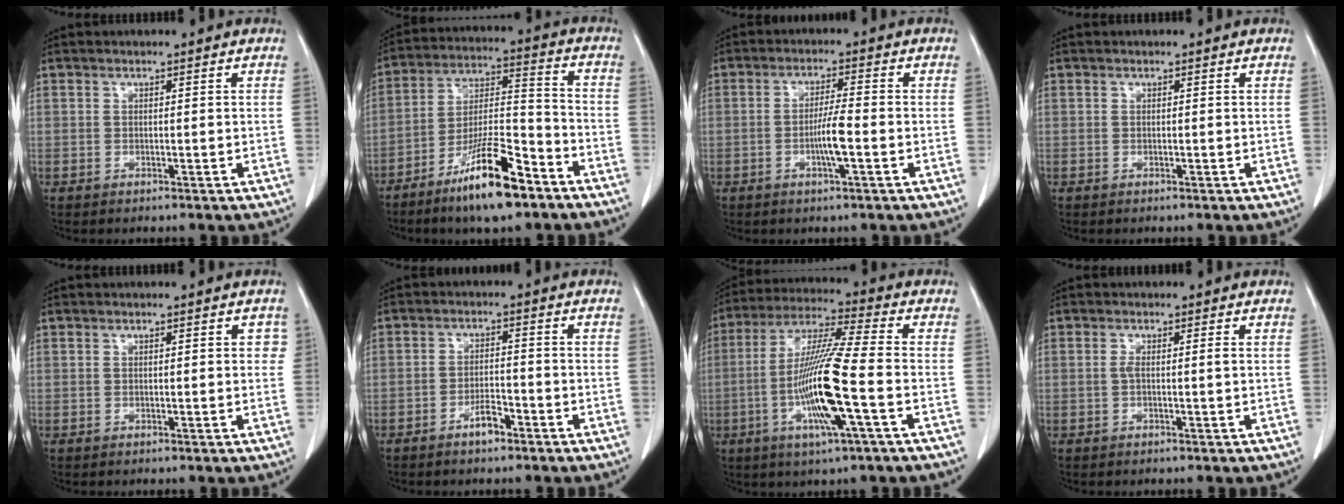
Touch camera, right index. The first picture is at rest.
{"total": 14.5, "force": [-9.5, 2.7, 10.7], "torque": [-0.193, -0.008, -0.165]}
{"total": 4.6, "force": [-1.3, 0.1, 4.4], "torque": [-0.083, -0.003, -0.024]}
{"total": 0.0}
{"total": 1.8, "force": [0.4, 1.0, 1.5], "torque": [-0.009, 0.006, 0.000]}
{"total": 3.3, "force": [-2.3, 1.0, 2.2], "torque": [-0.033, 0.006, -0.039]}
{"total": 14.4, "force": [-3.7, 0.0, 13.9], "torque": [-0.279, -0.010, -0.075]}
{"total": 1.3, "force": [-0.1, -0.1, 1.3], "torque": [-0.028, 0.000, -0.002]}